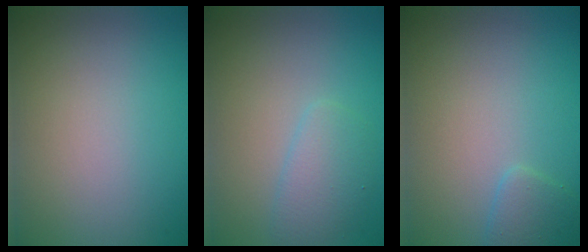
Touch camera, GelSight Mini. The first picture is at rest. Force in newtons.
{"total": 2.2, "press": 2.2, "slide": 0.1}
{"total": 1.5, "press": 1.5, "slide": 0.1}